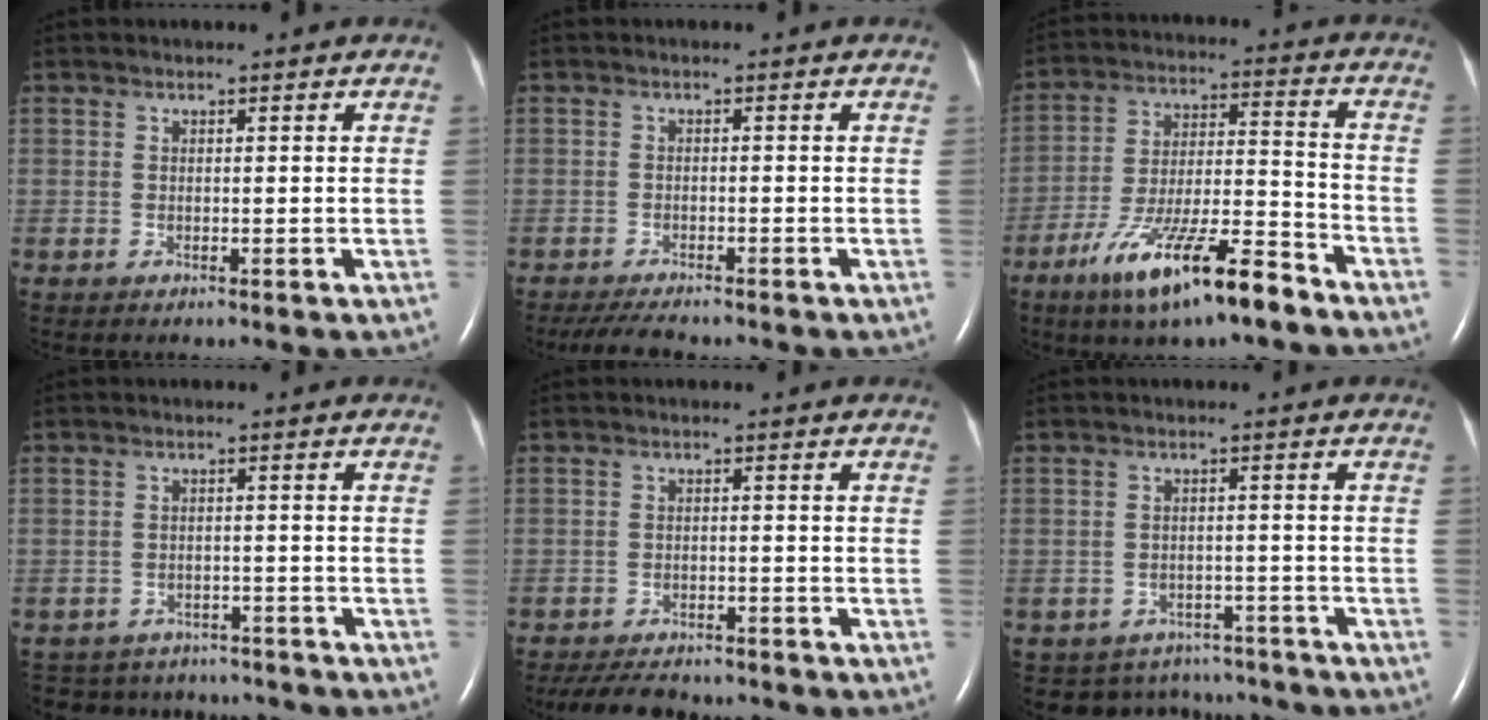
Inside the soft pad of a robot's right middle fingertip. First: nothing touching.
{"total": 4.4, "force": [-3.8, 0.7, 2.0], "torque": [-0.039, -0.014, -0.062]}
{"total": 15.5, "force": [-10.2, 2.3, 11.4], "torque": [-0.218, -0.018, -0.180]}
{"total": 9.3, "force": [-8.5, 3.6, 0.9], "torque": [-0.022, 0.015, -0.105]}
{"total": 7.2, "force": [-6.4, 2.1, 2.3], "torque": [-0.038, -0.012, -0.096]}
{"total": 8.3, "force": [-7.4, 3.7, -0.1], "torque": [-0.003, 0.023, -0.088]}